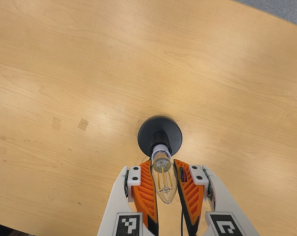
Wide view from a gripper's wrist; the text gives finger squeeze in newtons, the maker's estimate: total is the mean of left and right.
{"total": 19.8, "left": 21.7, "right": 17.9}